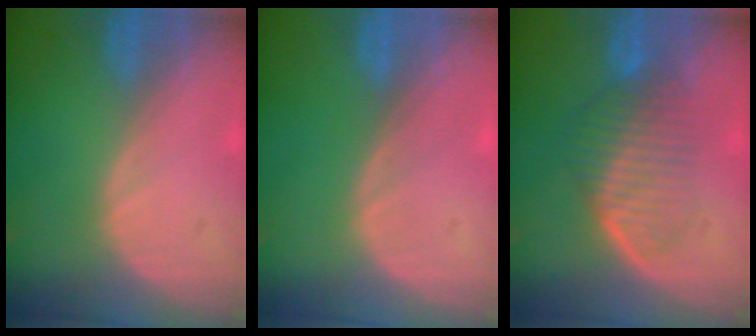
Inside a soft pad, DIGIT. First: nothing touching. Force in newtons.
{"total": 0.0}
{"total": 6.3, "press": 6.2, "slide": 1.2}